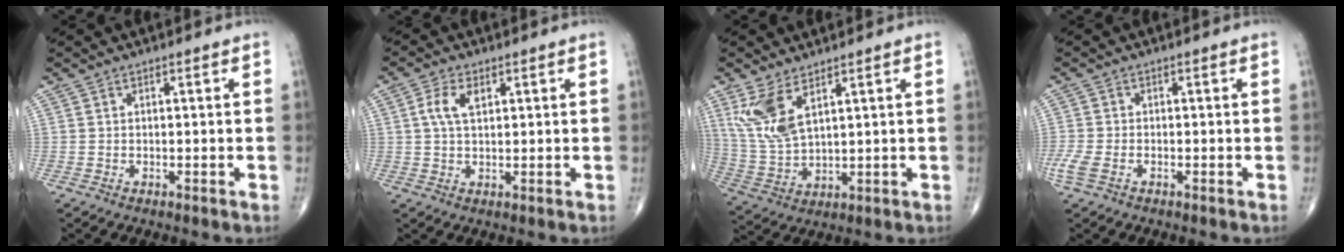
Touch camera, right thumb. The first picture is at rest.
{"total": 4.6, "force": [1.4, 2.5, 3.7], "torque": [-0.079, 0.005, 0.026]}
{"total": 9.1, "force": [4.8, 3.6, 6.8], "torque": [-0.149, -0.022, 0.111]}
{"total": 3.5, "force": [-1.5, 1.9, 2.6], "torque": [-0.076, 0.002, -0.031]}